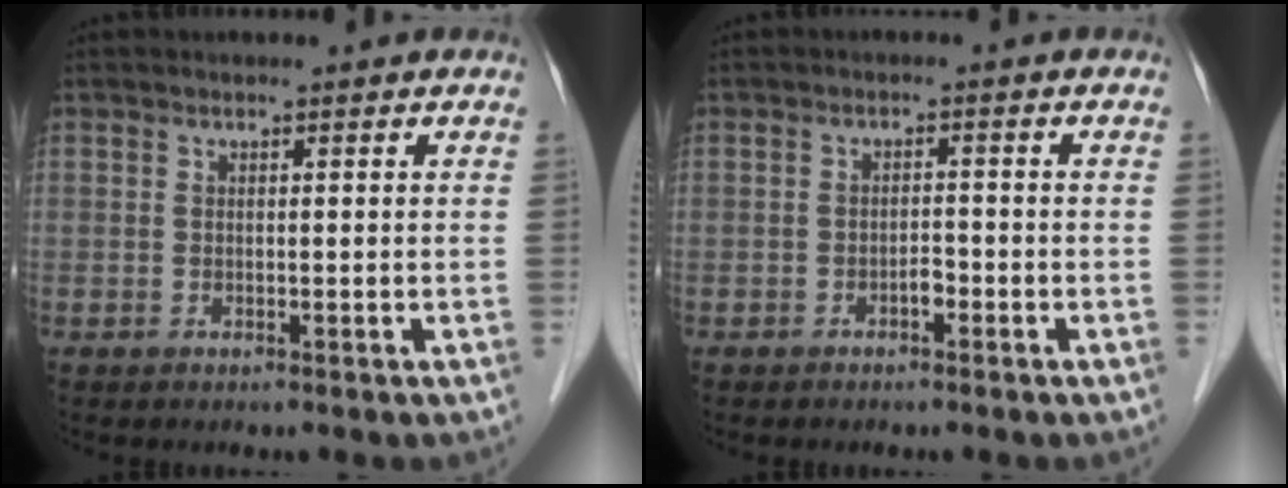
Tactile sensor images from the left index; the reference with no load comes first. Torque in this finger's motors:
{"motor_torque": [0.13, 0.09, -0.01, 0.00]}